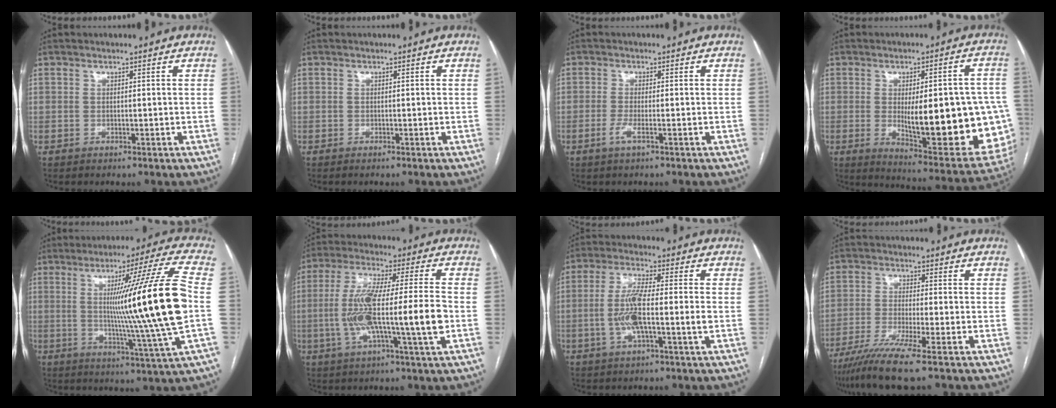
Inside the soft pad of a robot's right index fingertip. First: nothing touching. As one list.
[{"total": 0.0}, {"total": 2.0, "force": [-0.9, 0.1, 1.8], "torque": [-0.036, -0.004, -0.019]}, {"total": 23.7, "force": [-2.9, 6.1, 22.7], "torque": [-0.225, 0.001, -0.008]}, {"total": 20.0, "force": [0.6, -3.7, 19.7], "torque": [-0.299, -0.021, -0.006]}, {"total": 15.2, "force": [-2.3, 0.5, 15.0], "torque": [-0.282, 0.004, -0.046]}, {"total": 8.3, "force": [-1.3, 0.6, 8.2], "torque": [-0.167, 0.005, -0.028]}, {"total": 9.0, "force": [-6.4, -1.3, 6.2], "torque": [-0.107, -0.028, -0.113]}]